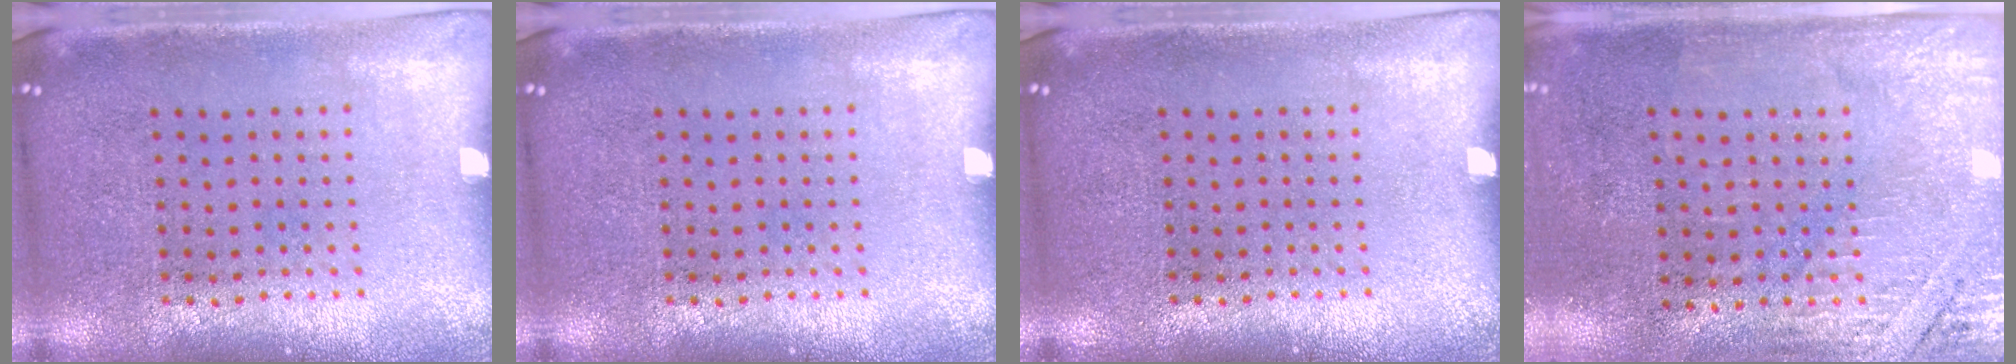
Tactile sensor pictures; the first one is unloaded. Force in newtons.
{"total": 0.0}
{"total": 0.0}
{"total": 2.7, "press": 2.4, "slide": 1.3}